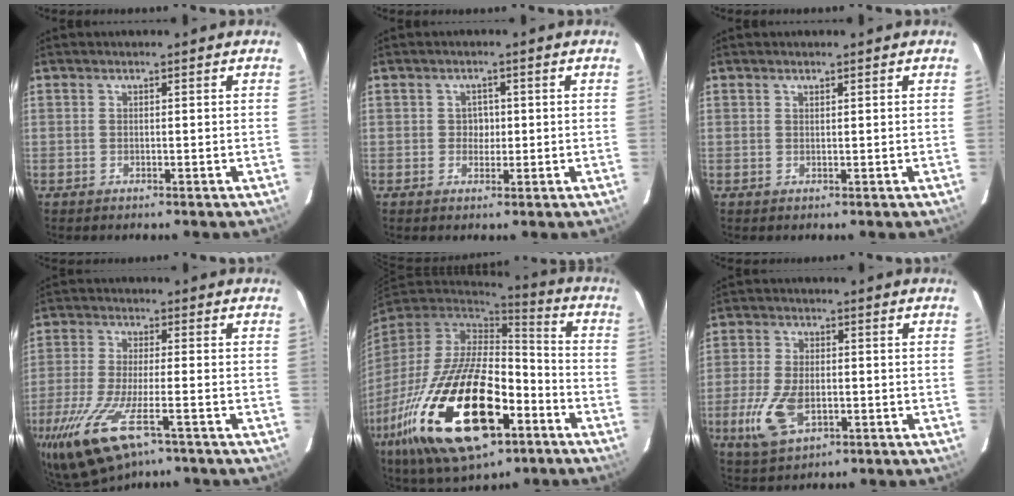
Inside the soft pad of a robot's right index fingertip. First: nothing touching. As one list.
[{"total": 2.0, "force": [0.0, 1.9, 0.4], "torque": [-0.005, 0.008, 0.000]}, {"total": 0.5, "force": [0.5, 0.0, 0.2], "torque": [-0.004, 0.001, 0.009]}, {"total": 16.0, "force": [-9.3, 4.8, 12.1], "torque": [-0.263, -0.053, -0.168]}, {"total": 31.4, "force": [-13.4, 14.4, 24.4], "torque": [-0.493, -0.045, -0.212]}, {"total": 10.2, "force": [-3.1, 5.7, 7.9], "torque": [-0.179, -0.012, -0.052]}]